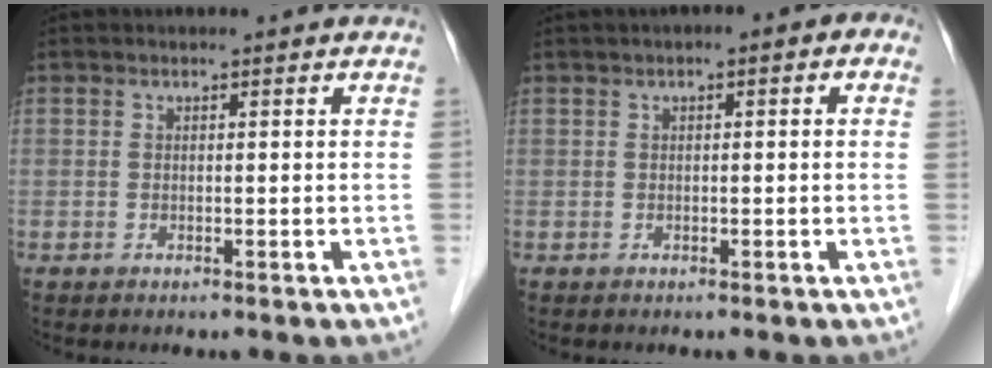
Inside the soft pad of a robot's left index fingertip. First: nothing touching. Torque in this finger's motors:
{"motor_torque": [0.88, -1.26, 0.11, 0.08]}